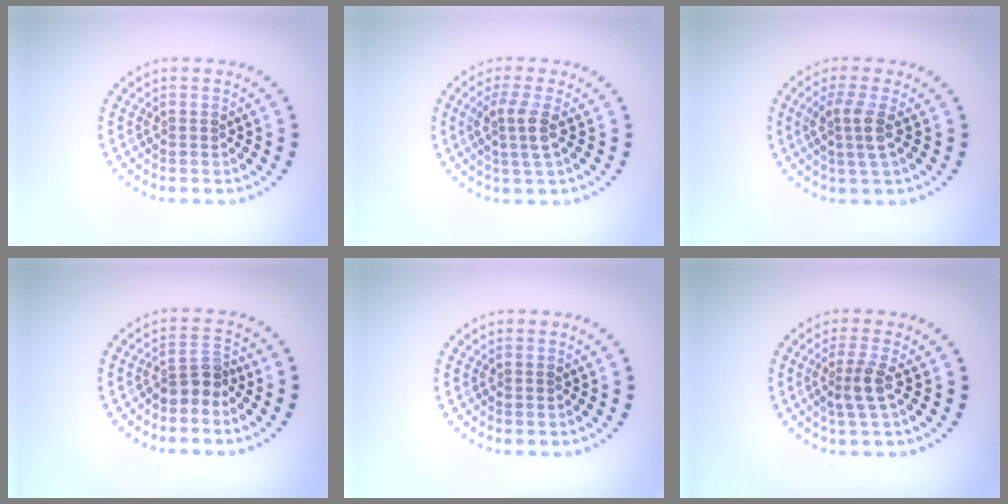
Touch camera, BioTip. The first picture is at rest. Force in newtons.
{"total": 2.5, "press": 2.0, "slide": 1.5}
{"total": 2.5, "press": 2.0, "slide": 1.5}
{"total": 2.4, "press": 1.8, "slide": 1.6}
{"total": 0.0}
{"total": 2.3, "press": 1.7, "slide": 1.6}